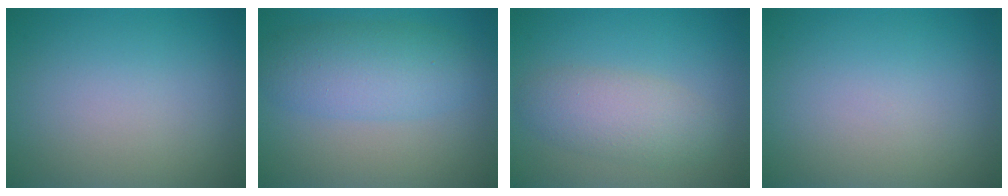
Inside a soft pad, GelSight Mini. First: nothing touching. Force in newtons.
{"total": 3.4, "press": 3.4, "slide": 0.2}
{"total": 3.8, "press": 3.8, "slide": 0.1}
{"total": 0.0}